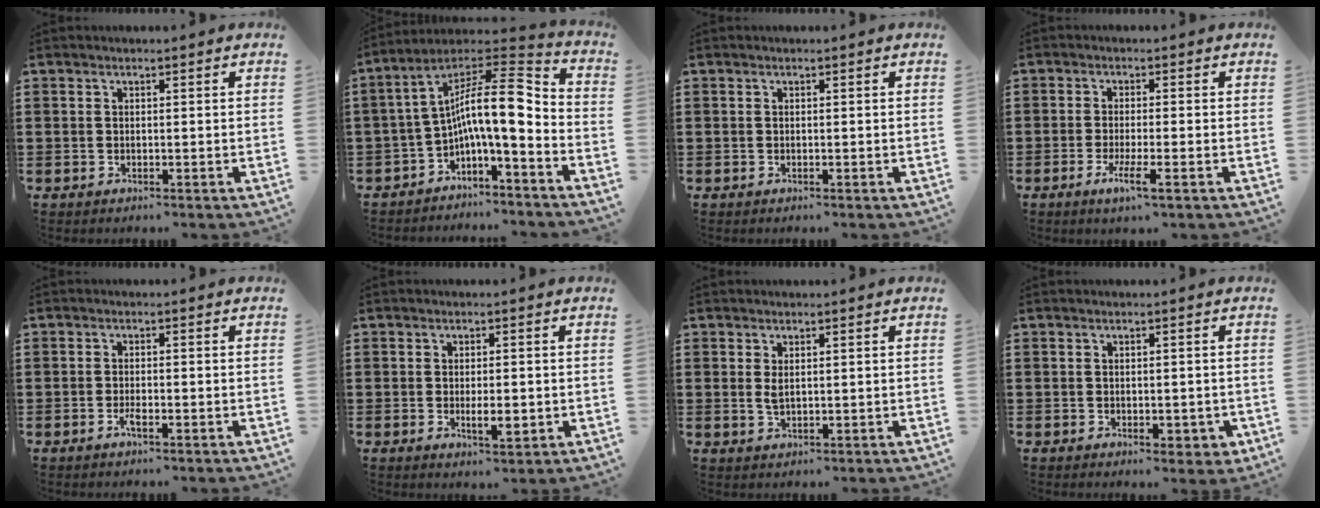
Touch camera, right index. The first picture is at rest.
{"total": 12.3, "force": [-1.0, 3.0, 11.9], "torque": [-0.222, -0.009, -0.025]}
{"total": 0.0}
{"total": 4.1, "force": [-2.0, 0.3, 3.5], "torque": [-0.073, -0.014, -0.036]}
{"total": 1.8, "force": [-0.9, 0.2, 1.5], "torque": [-0.035, -0.005, -0.018]}
{"total": 3.7, "force": [-0.7, 1.3, 3.4], "torque": [-0.051, -0.001, -0.014]}
{"total": 1.8, "force": [0.5, 0.6, 1.6], "torque": [-0.034, 0.001, 0.008]}
{"total": 2.2, "force": [-0.5, 1.4, 1.6], "torque": [-0.029, 0.003, -0.010]}